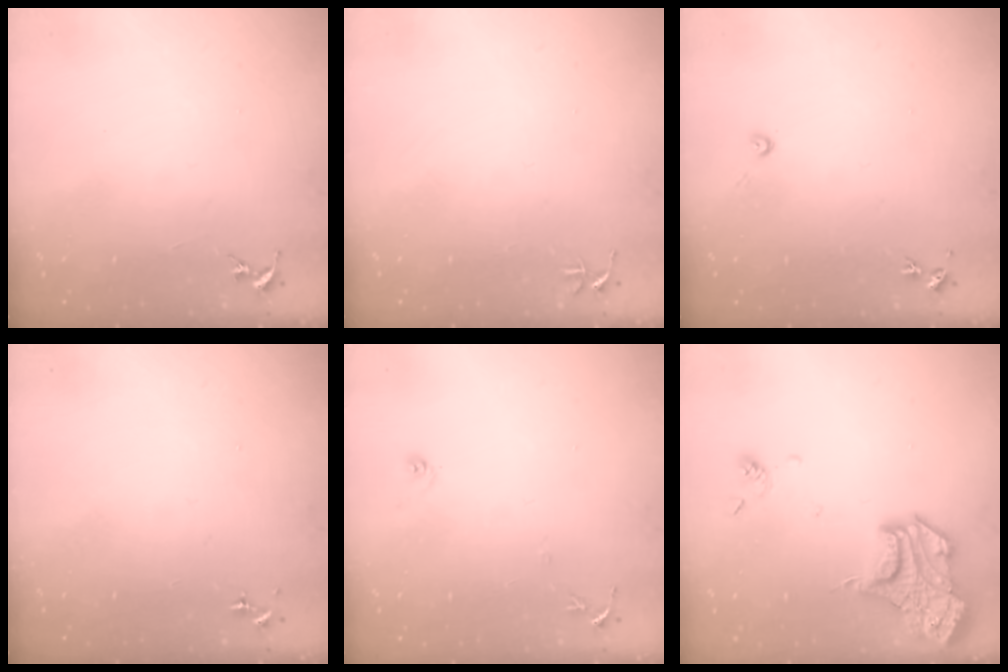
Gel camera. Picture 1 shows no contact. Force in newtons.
{"total": 3.6, "press": 3.6, "slide": 0.3}
{"total": 4.3, "press": 4.2, "slide": 0.6}
{"total": 0.0}
{"total": 6.0, "press": 5.9, "slide": 0.6}
{"total": 19.9, "press": 19.8, "slide": 1.8}